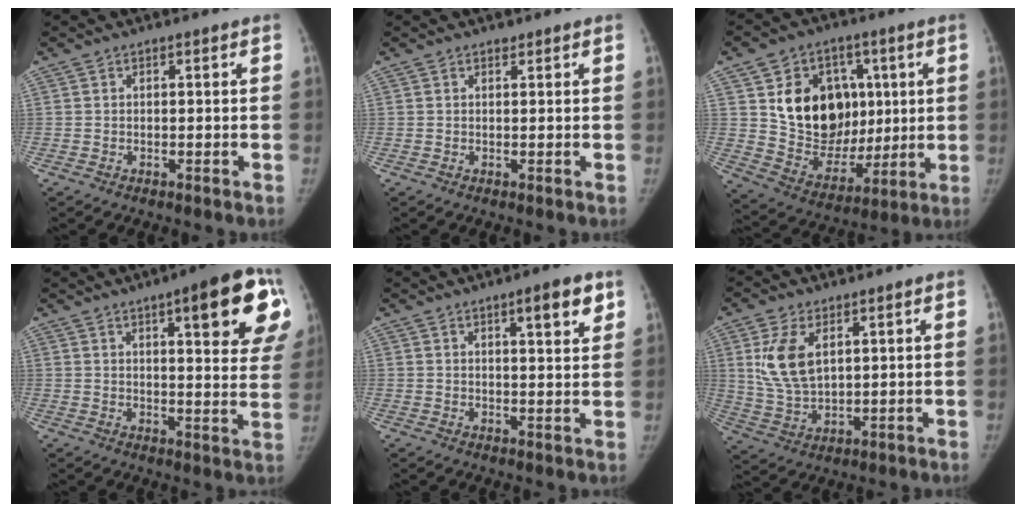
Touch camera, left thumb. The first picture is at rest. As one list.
[{"total": 0.6, "force": [0.5, 0.3, 0.0], "torque": [0.002, -0.003, 0.007]}, {"total": 18.8, "force": [4.3, 14.8, 10.7], "torque": [-0.116, -0.010, 0.093]}, {"total": 18.0, "force": [8.6, 4.6, 15.2], "torque": [-0.155, -0.026, 0.104]}, {"total": 6.3, "force": [3.6, 1.5, 4.9], "torque": [-0.053, -0.017, 0.048]}, {"total": 9.6, "force": [3.3, 5.3, 7.3], "torque": [-0.135, -0.011, 0.074]}]